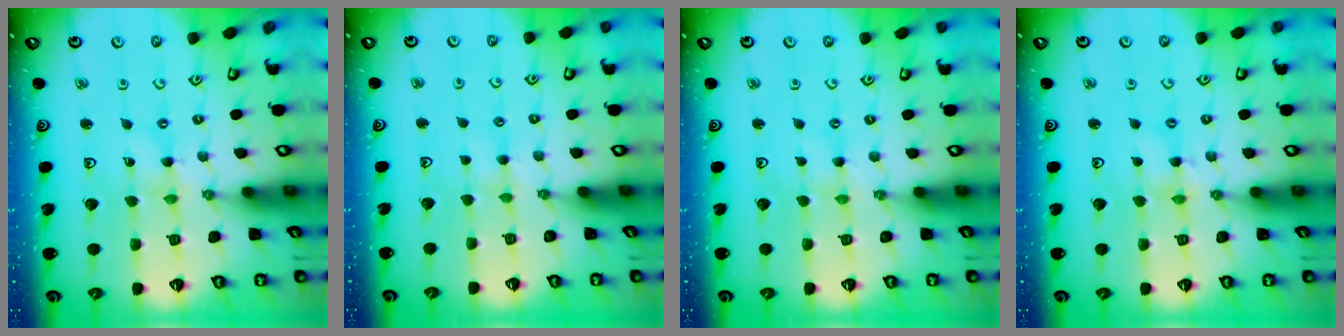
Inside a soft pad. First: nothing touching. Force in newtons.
{"total": 2.6, "press": 2.6, "slide": 0.5}
{"total": 0.0}
{"total": 2.8, "press": 2.8, "slide": 0.3}